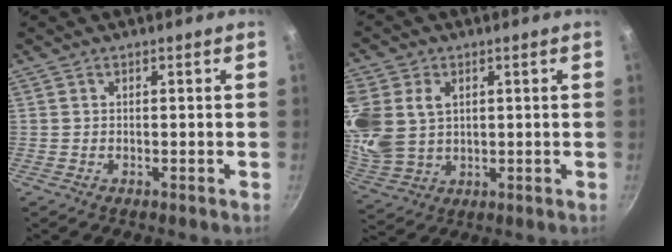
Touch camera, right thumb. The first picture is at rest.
{"total": 16.8, "force": [4.0, 12.8, 10.1], "torque": [-0.245, 0.005, 0.090]}